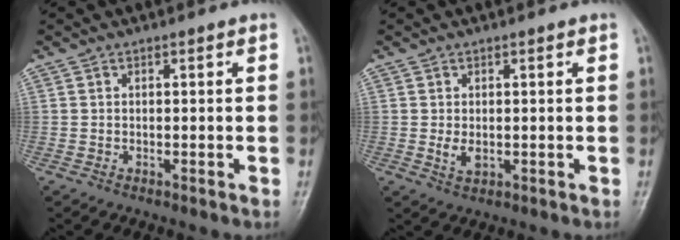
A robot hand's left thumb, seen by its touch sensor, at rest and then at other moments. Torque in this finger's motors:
{"motor_torque": [-0.05, 0.19, 0.44, 0.07, 0.02]}